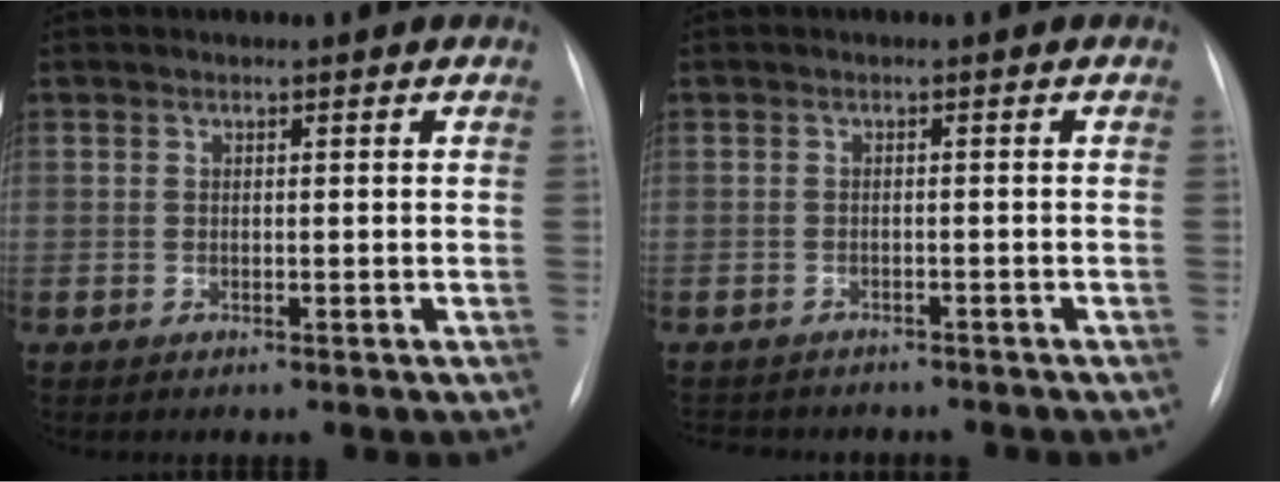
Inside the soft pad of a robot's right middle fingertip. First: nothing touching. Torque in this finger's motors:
{"motor_torque": [0.49, -0.64, 0.05, 0.03]}